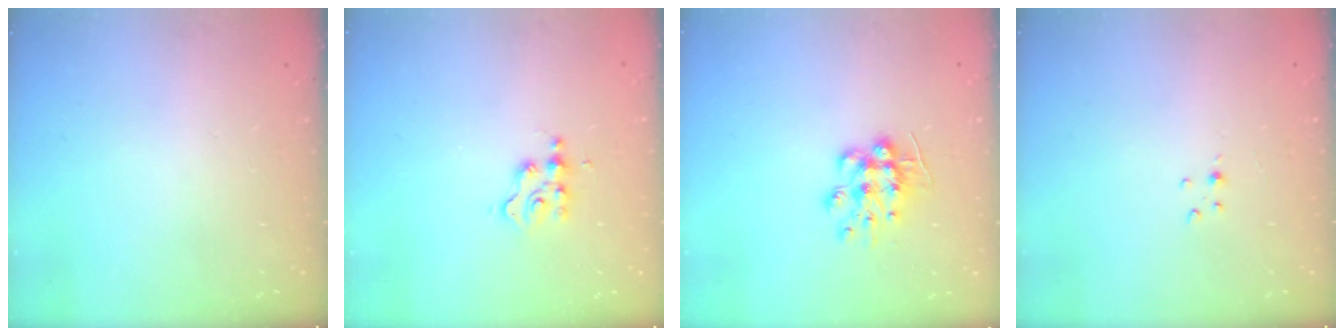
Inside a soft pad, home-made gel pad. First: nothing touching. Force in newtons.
{"total": 3.0, "press": 3.0, "slide": 0.2}
{"total": 9.4, "press": 9.4, "slide": 0.6}
{"total": 2.5, "press": 2.5, "slide": 0.3}